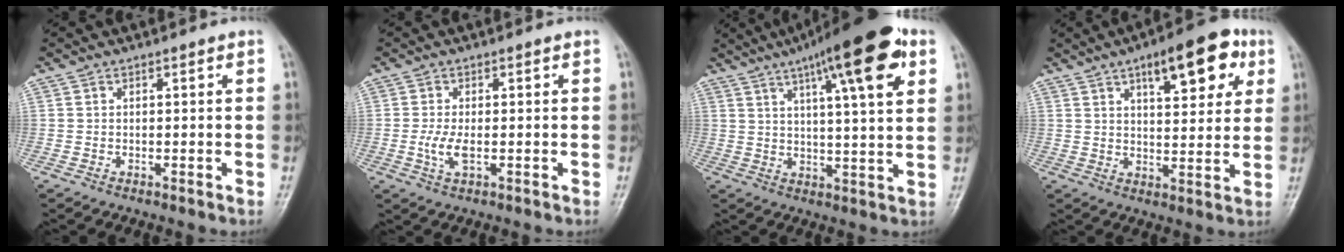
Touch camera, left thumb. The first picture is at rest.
{"total": 3.9, "force": [-0.6, 1.6, 3.5], "torque": [-0.082, 0.000, -0.012]}
{"total": 18.8, "force": [9.2, 4.2, 15.8], "torque": [-0.220, -0.011, 0.133]}
{"total": 14.1, "force": [6.7, 5.7, 11.1], "torque": [-0.114, -0.013, 0.087]}